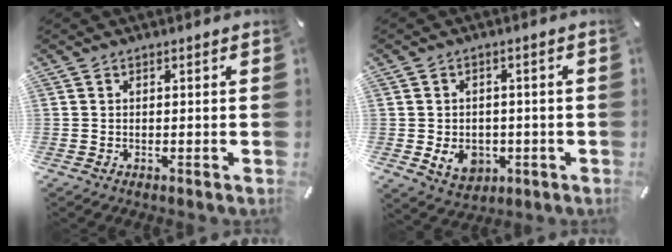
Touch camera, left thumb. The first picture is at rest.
{"total": 6.9, "force": [-1.5, 5.8, 3.5], "torque": [-0.056, 0.002, -0.027]}